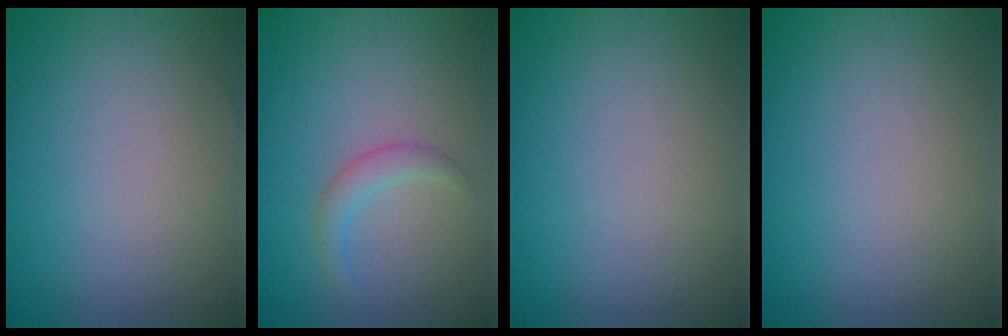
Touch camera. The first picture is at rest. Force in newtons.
{"total": 1.7, "press": 1.7, "slide": 0.1}
{"total": 0.0}
{"total": 0.0}